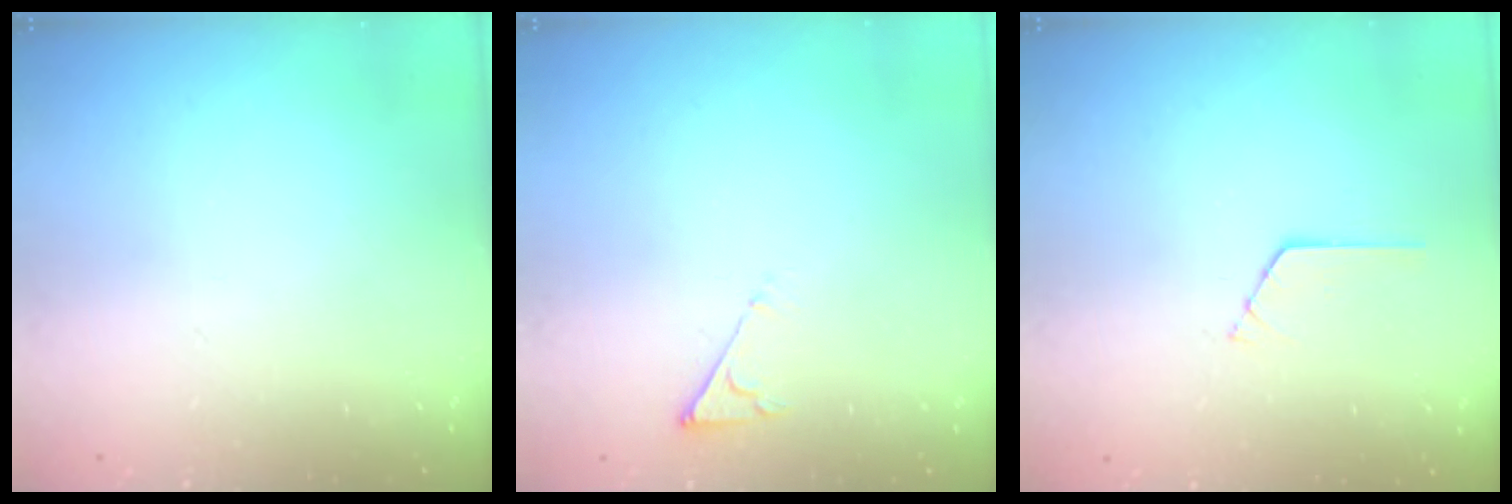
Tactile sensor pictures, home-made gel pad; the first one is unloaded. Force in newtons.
{"total": 3.3, "press": 3.2, "slide": 0.6}
{"total": 0.7, "press": 0.7, "slide": 0.1}